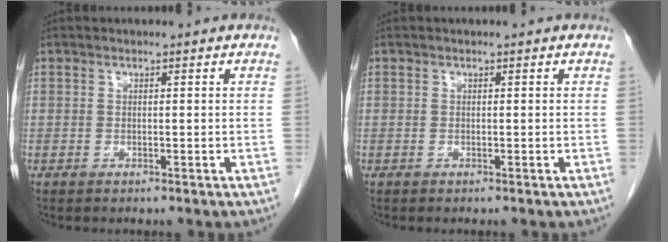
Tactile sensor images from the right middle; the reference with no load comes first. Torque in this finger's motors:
{"motor_torque": [0.28, -0.06, 0.03, 0.01]}